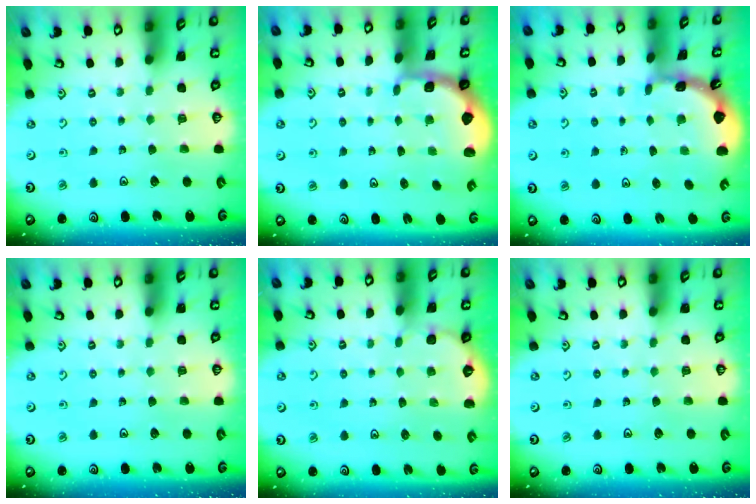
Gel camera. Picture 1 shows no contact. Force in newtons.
{"total": 1.2, "press": 1.2, "slide": 0.2}
{"total": 1.7, "press": 1.7, "slide": 0.1}
{"total": 0.0}
{"total": 1.4, "press": 1.4, "slide": 0.1}
{"total": 0.0}